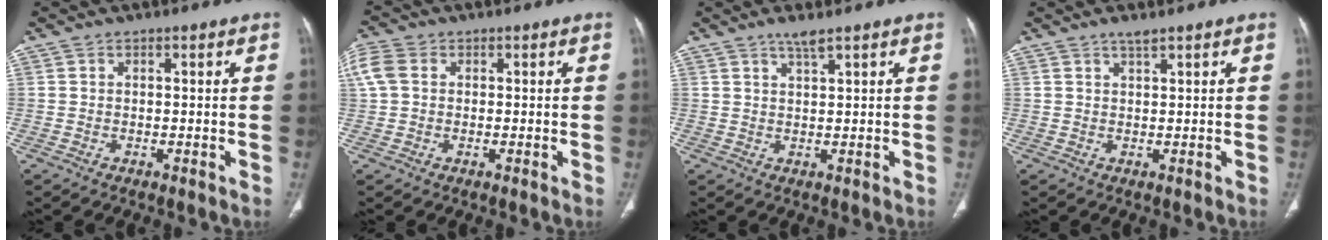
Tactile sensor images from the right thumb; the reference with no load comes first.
{"total": 5.7, "force": [1.0, 4.4, 3.5], "torque": [-0.096, 0.018, 0.019]}
{"total": 2.3, "force": [1.7, 0.0, 1.5], "torque": [-0.034, -0.008, 0.035]}
{"total": 1.5, "force": [1.3, 0.1, 0.9], "torque": [-0.011, -0.003, 0.025]}